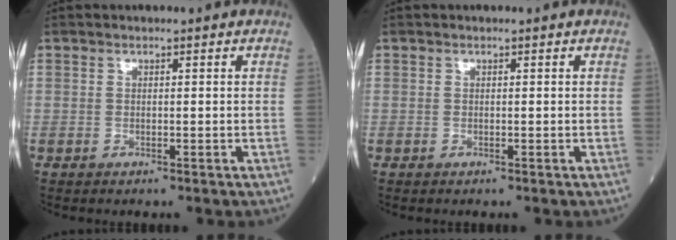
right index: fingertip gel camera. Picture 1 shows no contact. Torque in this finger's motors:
{"motor_torque": [0.00, 0.00, 0.00, 0.00]}